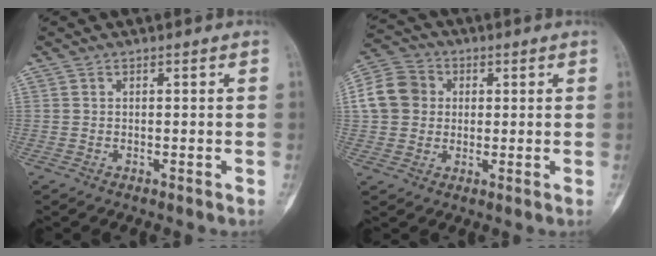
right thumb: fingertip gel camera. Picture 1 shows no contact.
{"total": 9.5, "force": [1.1, 8.4, 4.4], "torque": [-0.072, 0.016, 0.009]}